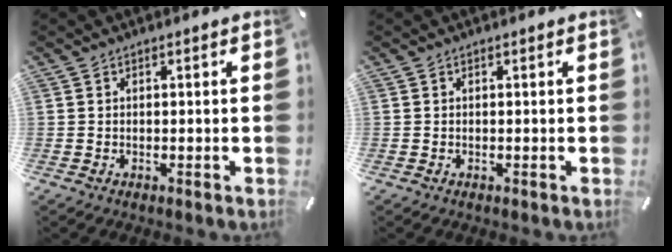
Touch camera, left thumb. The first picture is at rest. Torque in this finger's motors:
{"motor_torque": [0.02, 0.12, -0.01, -0.12, -0.01]}